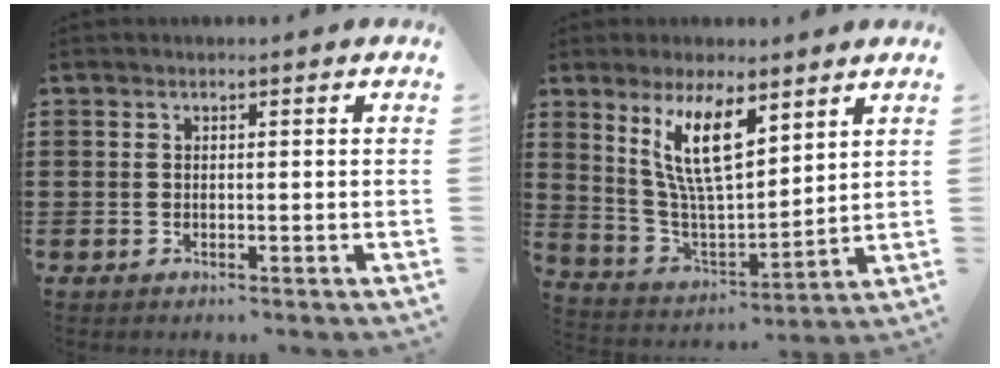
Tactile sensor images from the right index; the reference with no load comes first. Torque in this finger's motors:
{"motor_torque": [1.69, 0.45, 1.05, 0.21]}